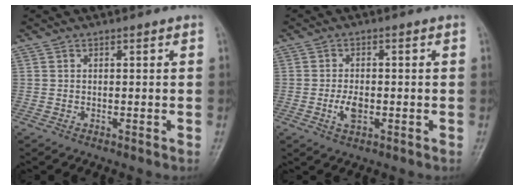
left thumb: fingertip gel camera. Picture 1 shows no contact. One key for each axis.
{"total": 3.9, "fx": -1.0, "fy": 2.1, "fz": 3.1, "tx": -0.057, "ty": 0.002, "tz": -0.018}